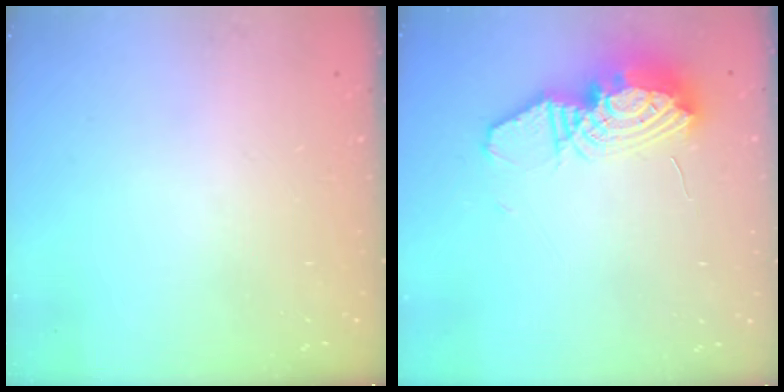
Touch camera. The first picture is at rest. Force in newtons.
{"total": 13.9, "press": 13.8, "slide": 1.2}